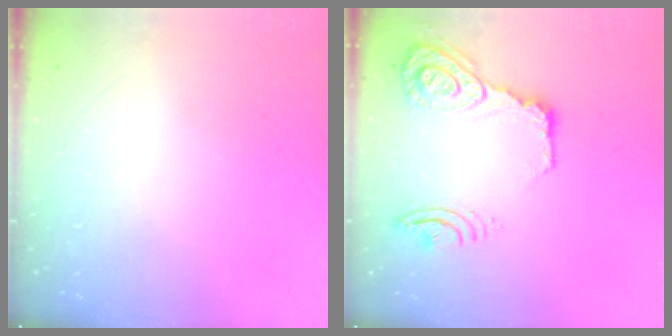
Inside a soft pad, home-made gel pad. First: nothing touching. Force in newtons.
{"total": 17.7, "press": 17.1, "slide": 4.4}